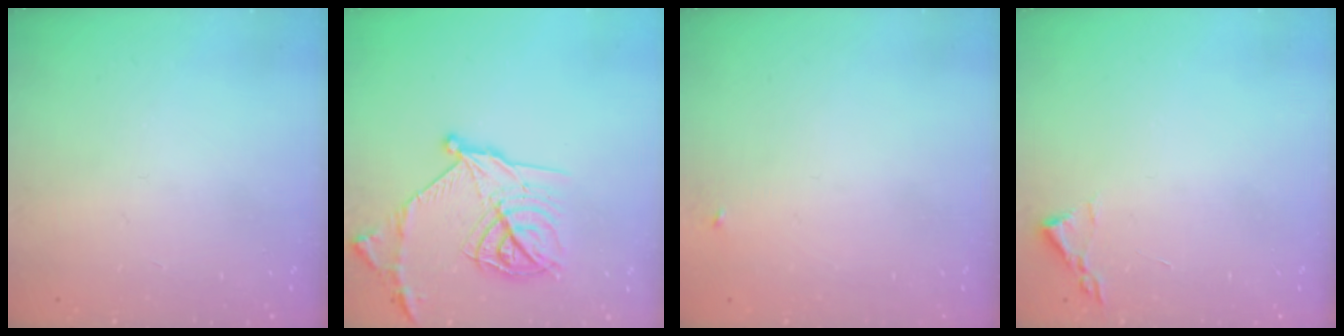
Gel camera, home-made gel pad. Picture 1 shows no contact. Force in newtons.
{"total": 20.0, "press": 20.0, "slide": 1.2}
{"total": 2.3, "press": 2.3, "slide": 0.2}
{"total": 1.8, "press": 1.8, "slide": 0.3}